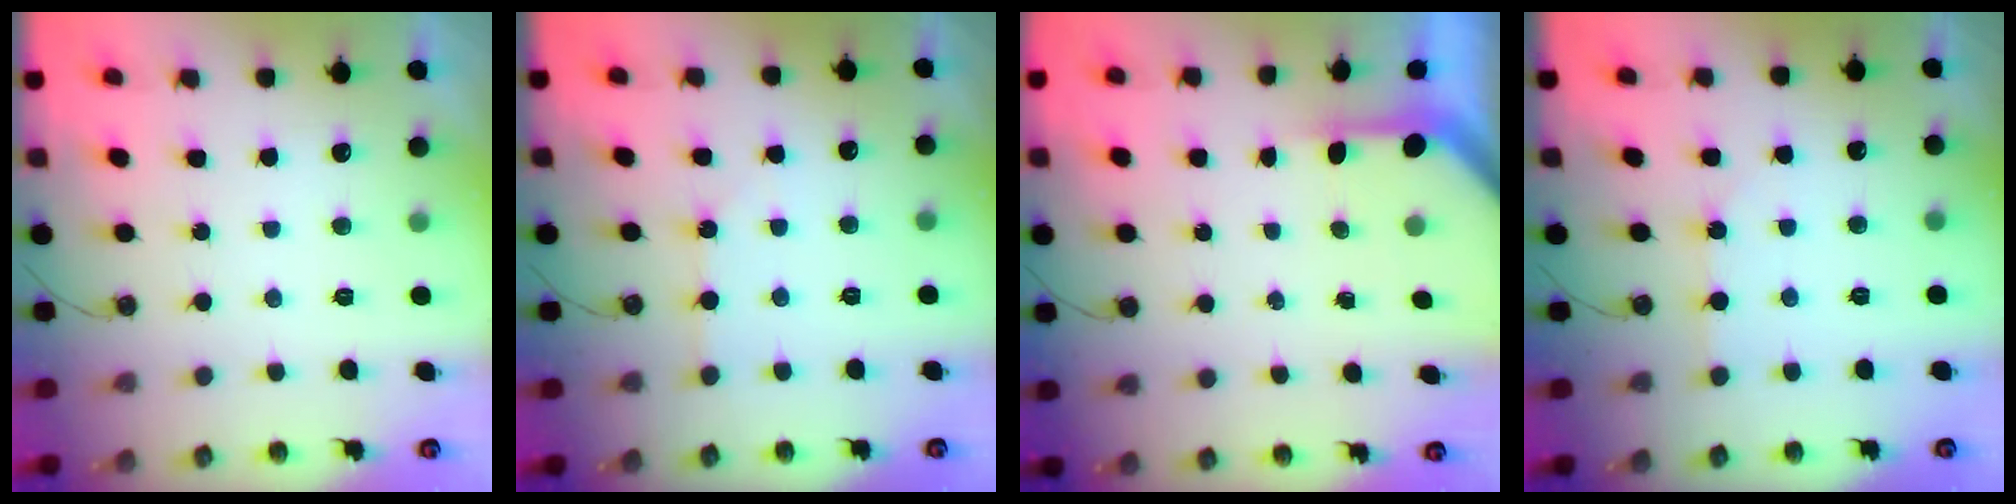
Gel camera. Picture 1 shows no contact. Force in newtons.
{"total": 2.6, "press": 2.5, "slide": 0.5}
{"total": 3.1, "press": 3.1, "slide": 0.2}
{"total": 2.7, "press": 2.7, "slide": 0.5}